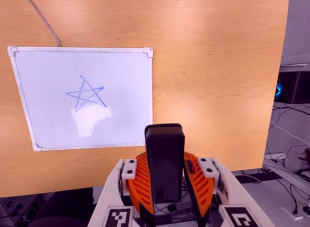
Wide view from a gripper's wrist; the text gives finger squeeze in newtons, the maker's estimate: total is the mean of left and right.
{"total": 9.2, "left": 7.7, "right": 10.6}